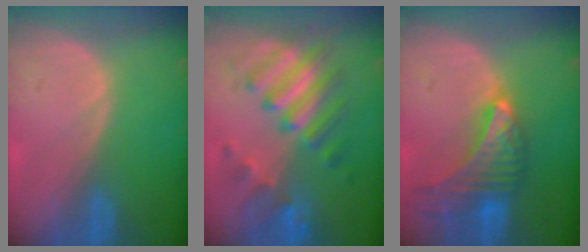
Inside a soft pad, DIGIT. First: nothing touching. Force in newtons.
{"total": 8.4, "press": 8.4, "slide": 0.3}
{"total": 9.6, "press": 8.5, "slide": 4.4}